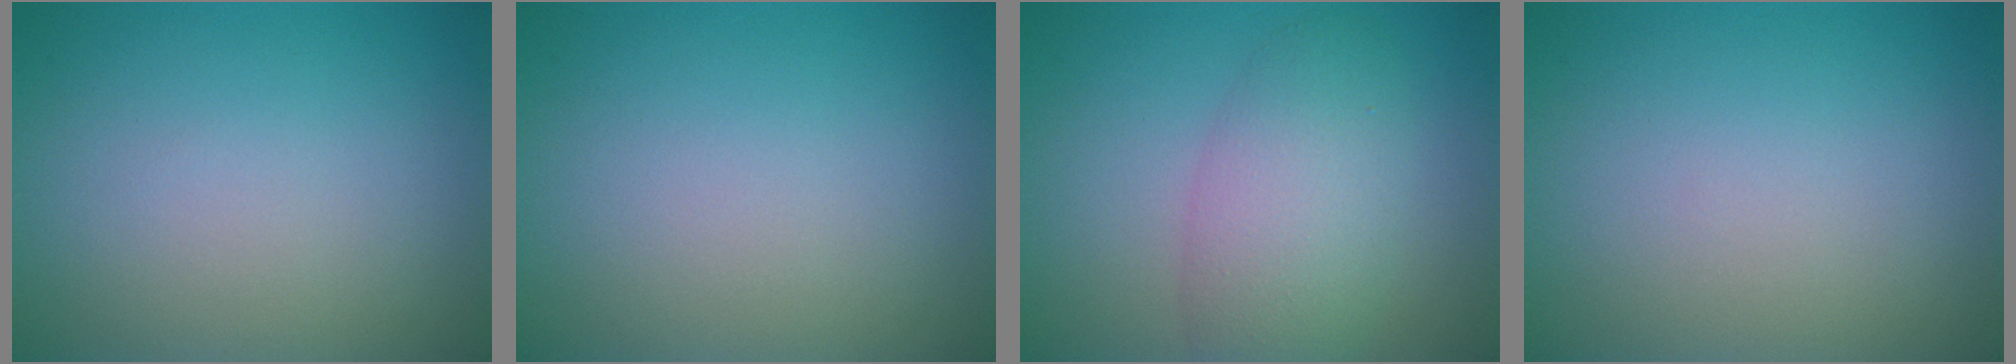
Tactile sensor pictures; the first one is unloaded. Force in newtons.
{"total": 0.0}
{"total": 5.1, "press": 5.1, "slide": 0.3}
{"total": 0.0}